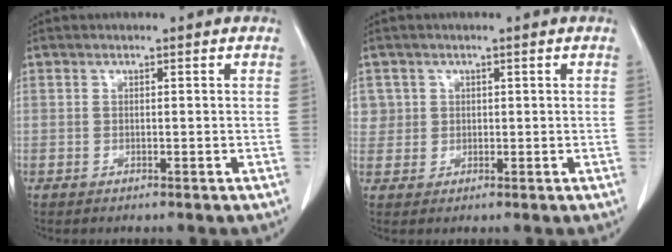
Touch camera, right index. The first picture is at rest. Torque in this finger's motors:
{"motor_torque": [-0.07, 0.05, 0.02, 0.00]}